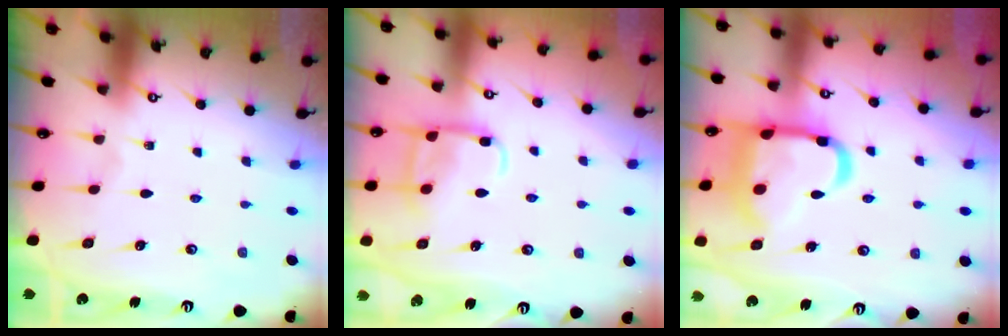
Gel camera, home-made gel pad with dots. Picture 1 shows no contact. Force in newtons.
{"total": 11.1, "press": 11.0, "slide": 1.1}
{"total": 18.9, "press": 18.8, "slide": 1.8}